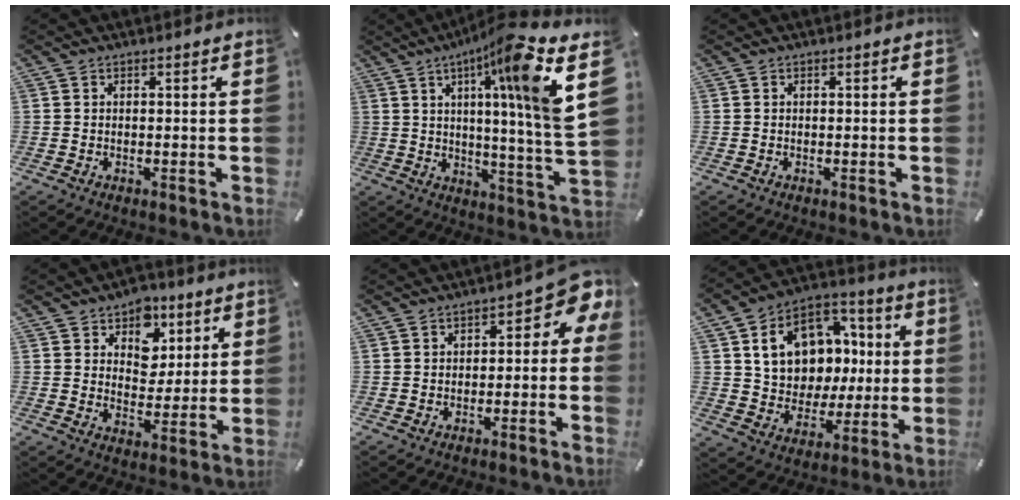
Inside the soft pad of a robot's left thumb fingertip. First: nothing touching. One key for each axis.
{"total": 18.7, "fx": 8.5, "fy": -0.2, "fz": 16.6, "tx": -0.255, "ty": -0.065, "tz": 0.105}
{"total": 0.0}
{"total": 8.6, "fx": 4.3, "fy": 7.1, "fz": 2.2, "tx": -0.022, "ty": -0.039, "tz": 0.073}
{"total": 5.6, "fx": 0.5, "fy": 3.4, "fz": 4.4, "tx": -0.055, "ty": -0.013, "tz": -0.001}
{"total": 15.4, "fx": 3.2, "fy": 13.1, "fz": 7.5, "tx": -0.129, "ty": -0.006, "tz": 0.073}